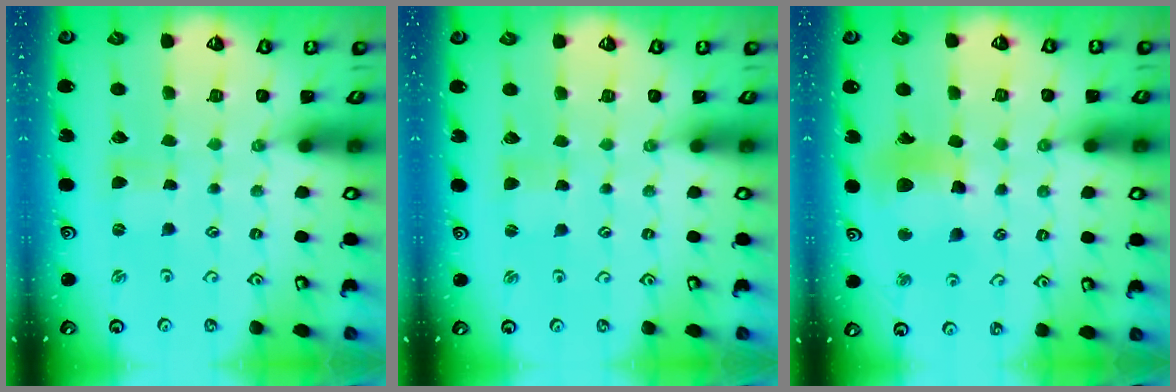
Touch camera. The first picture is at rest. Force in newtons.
{"total": 0.7, "press": 0.7, "slide": 0.2}
{"total": 12.5, "press": 12.5, "slide": 1.3}